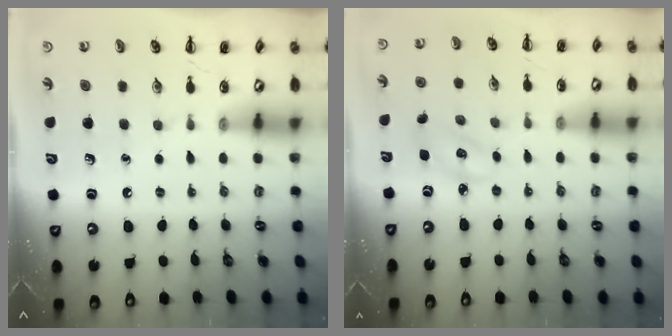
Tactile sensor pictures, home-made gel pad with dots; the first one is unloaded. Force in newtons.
{"total": 2.6, "press": 2.5, "slide": 0.6}